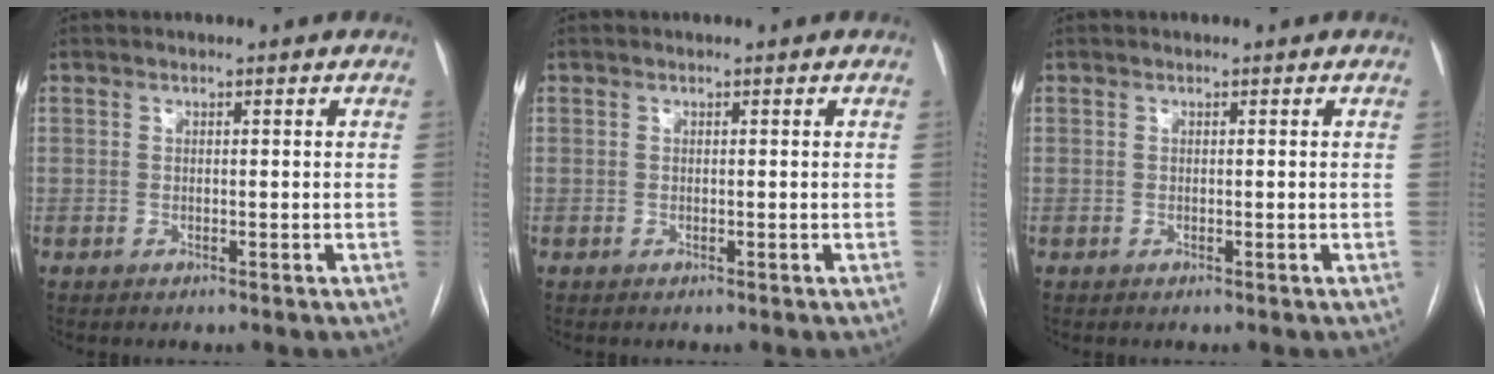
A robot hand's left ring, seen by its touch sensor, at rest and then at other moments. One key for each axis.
{"total": 0.0}
{"total": 0.0}